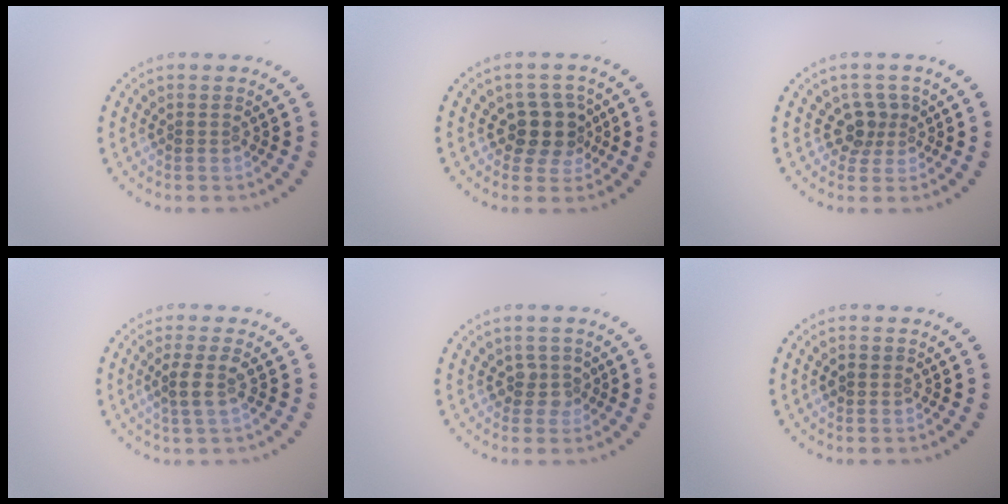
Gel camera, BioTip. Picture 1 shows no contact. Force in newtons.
{"total": 3.1, "press": 2.6, "slide": 1.7}
{"total": 2.4, "press": 1.8, "slide": 1.5}
{"total": 2.2, "press": 1.7, "slide": 1.4}
{"total": 1.7, "press": 1.3, "slide": 1.1}
{"total": 0.9, "press": 0.9, "slide": 0.2}